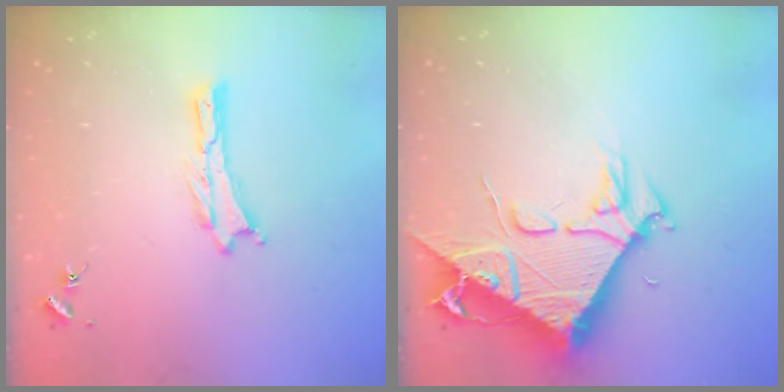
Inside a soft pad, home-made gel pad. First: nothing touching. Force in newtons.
{"total": 9.6, "press": 9.6, "slide": 1.1}